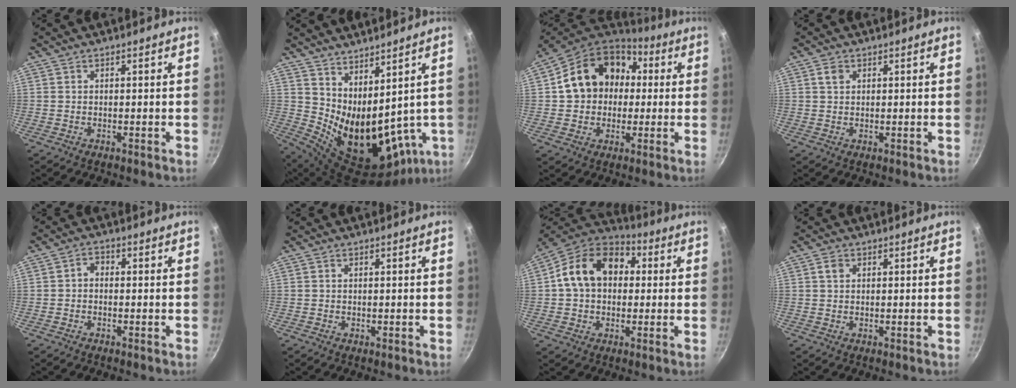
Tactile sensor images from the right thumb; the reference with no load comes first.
{"total": 17.6, "force": [5.1, 9.1, 14.1], "torque": [-0.202, -0.054, 0.122]}
{"total": 17.3, "force": [2.5, 14.1, 9.6], "torque": [-0.139, 0.040, 0.034]}
{"total": 1.9, "force": [0.8, 1.4, 1.1], "torque": [-0.013, 0.002, 0.013]}
{"total": 2.1, "force": [-0.5, 1.6, 1.3], "torque": [-0.024, 0.013, -0.014]}
{"total": 0.0}
{"total": 16.1, "force": [2.2, 12.0, 10.5], "torque": [-0.150, 0.036, 0.017]}
{"total": 1.6, "force": [0.6, 1.2, 0.9], "torque": [-0.011, 0.003, 0.008]}